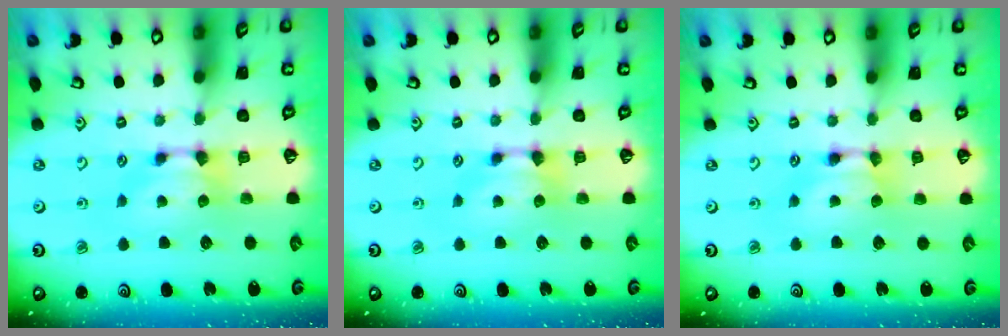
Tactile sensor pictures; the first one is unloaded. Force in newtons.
{"total": 0.0}
{"total": 1.6, "press": 1.6, "slide": 0.1}